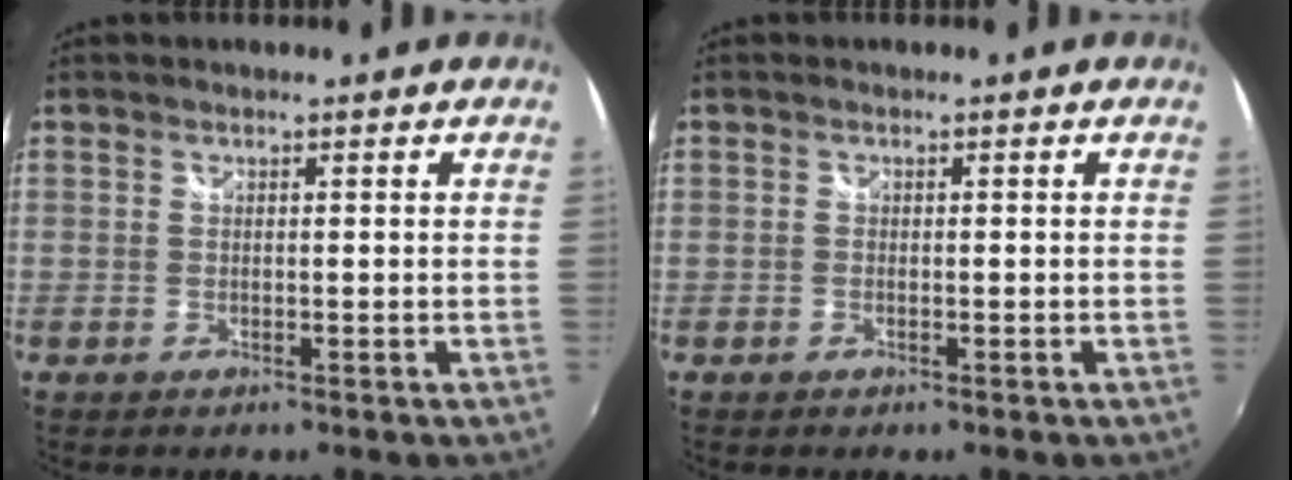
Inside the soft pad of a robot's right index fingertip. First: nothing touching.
{"total": 0.6, "force": [-0.5, 0.4, 0.2], "torque": [-0.002, -0.001, -0.008]}